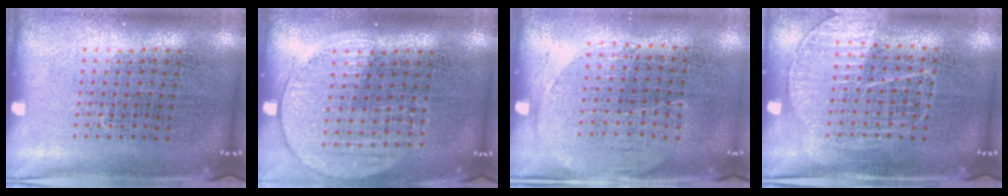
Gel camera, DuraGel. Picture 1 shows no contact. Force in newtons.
{"total": 1.5, "press": 1.4, "slide": 0.5}
{"total": 1.4, "press": 1.2, "slide": 0.7}
{"total": 1.3, "press": 1.3, "slide": 0.2}